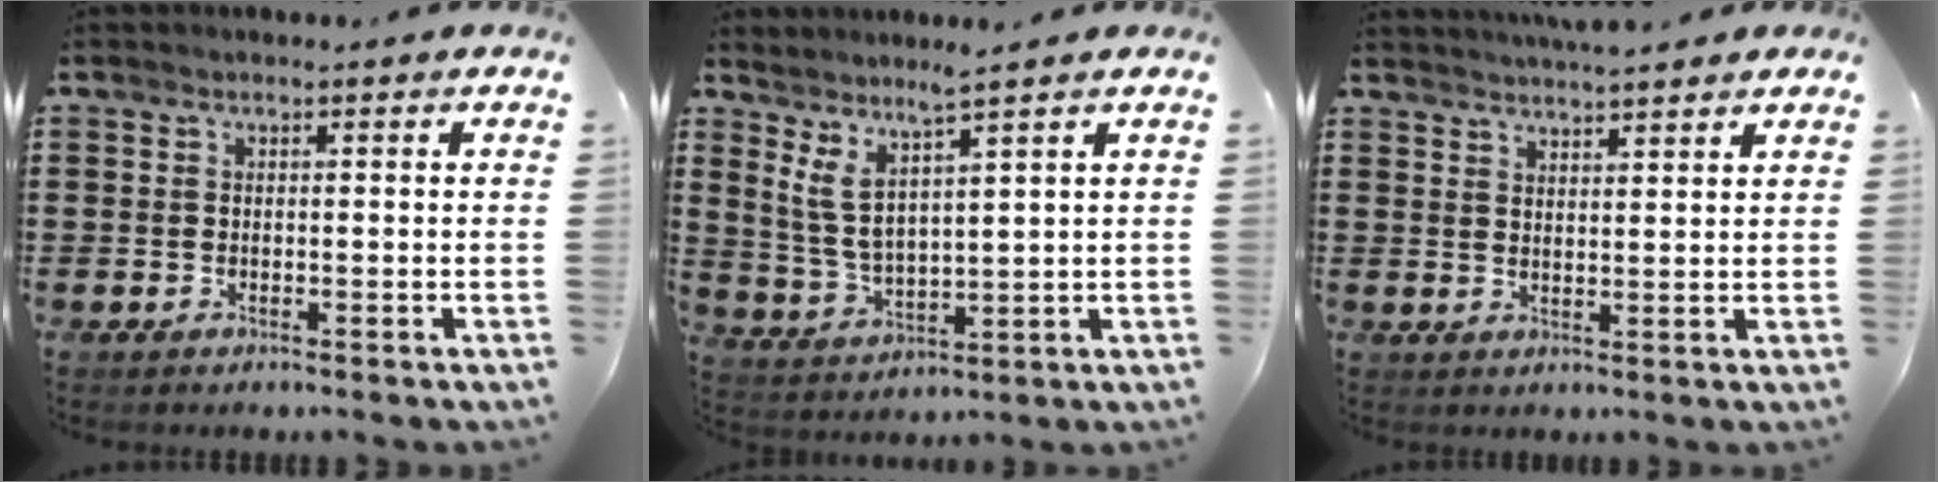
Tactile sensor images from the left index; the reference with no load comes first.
{"total": 4.9, "force": [3.2, 0.6, 3.7], "torque": [-0.094, -0.021, 0.049]}
{"total": 3.2, "force": [3.1, -0.2, 0.6], "torque": [-0.020, -0.007, 0.057]}